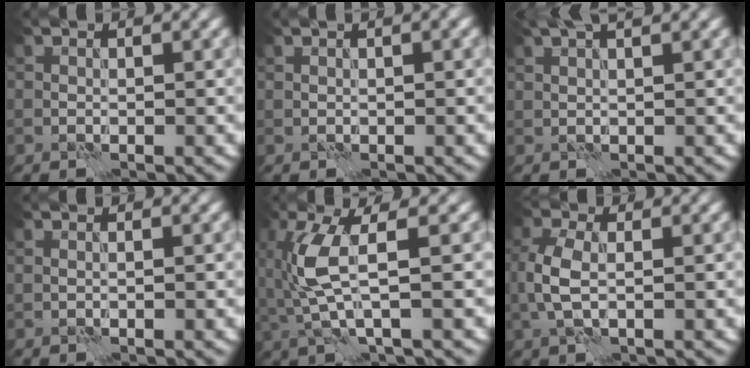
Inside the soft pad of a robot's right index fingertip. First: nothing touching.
{"total": 1.3, "force": [0.8, 0.2, 1.0], "torque": [-0.014, 0.003, 0.013]}
{"total": 4.1, "force": [2.9, 1.2, 2.6], "torque": [-0.032, 0.017, 0.028]}
{"total": 0.0}
{"total": 5.1, "force": [0.0, 1.3, 4.9], "torque": [-0.131, -0.002, 0.002]}
{"total": 3.5, "force": [0.0, 1.9, 2.9], "torque": [-0.073, 0.002, -0.003]}